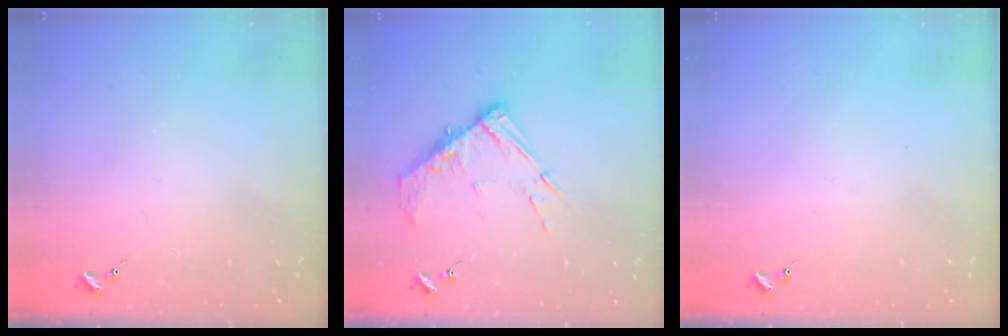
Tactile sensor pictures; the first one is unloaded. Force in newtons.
{"total": 11.1, "press": 11.0, "slide": 1.1}
{"total": 0.0}